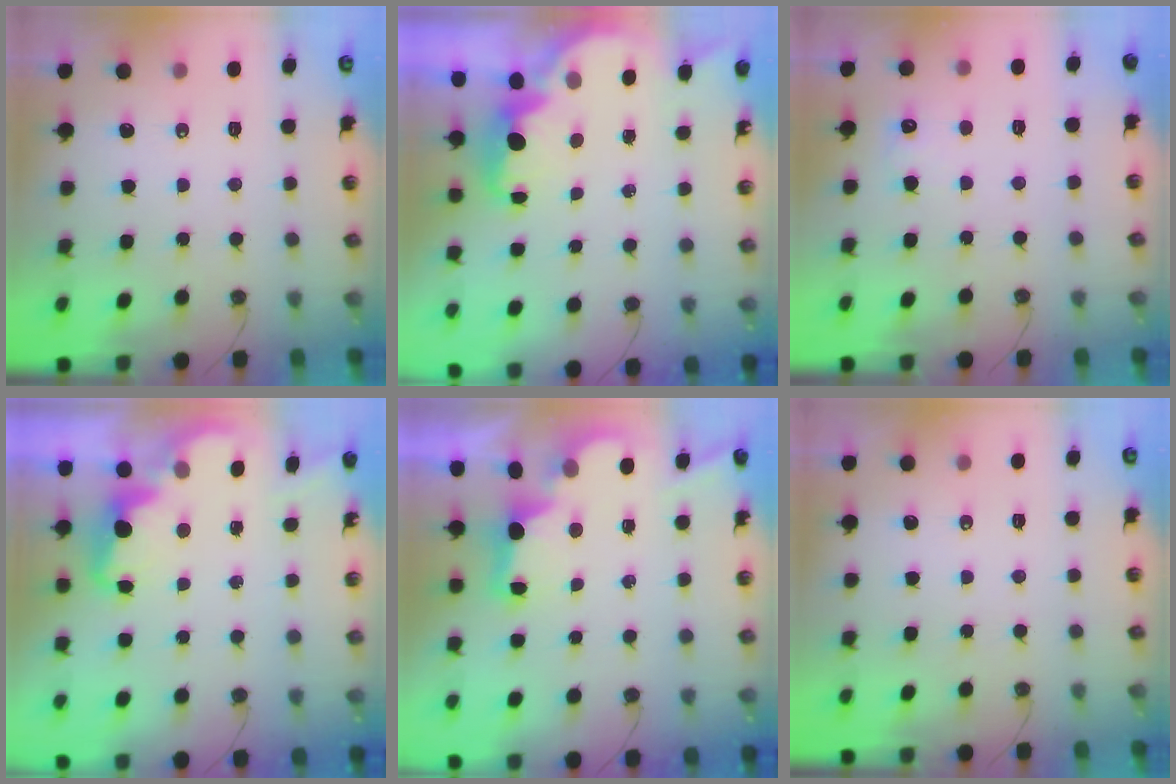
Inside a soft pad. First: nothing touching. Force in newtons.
{"total": 2.7, "press": 2.6, "slide": 0.6}
{"total": 4.9, "press": 4.8, "slide": 1.2}
{"total": 2.6, "press": 2.5, "slide": 0.6}
{"total": 2.7, "press": 2.5, "slide": 0.9}
{"total": 0.0}